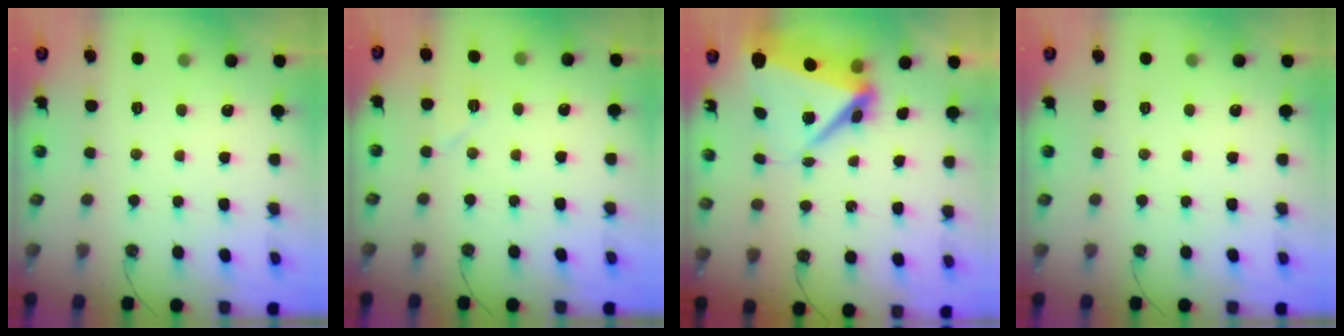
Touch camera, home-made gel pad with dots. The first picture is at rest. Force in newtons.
{"total": 5.9, "press": 5.4, "slide": 2.4}
{"total": 9.0, "press": 8.7, "slide": 2.2}
{"total": 0.0}